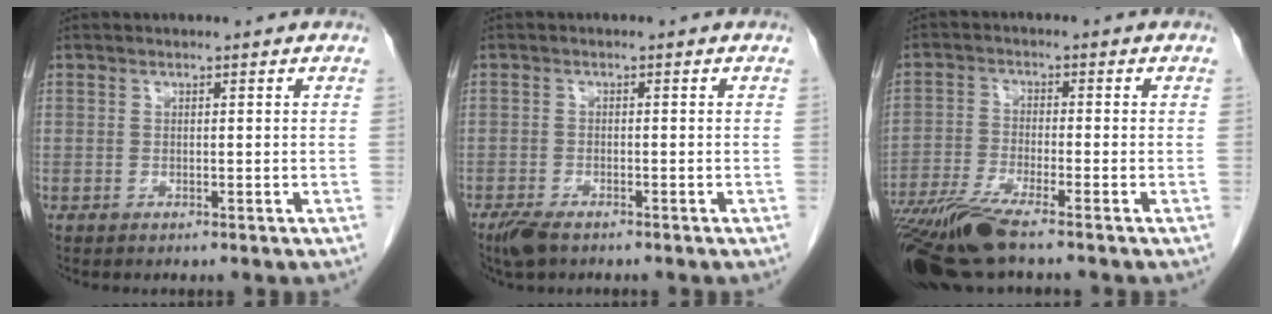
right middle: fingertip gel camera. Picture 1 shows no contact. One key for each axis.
{"total": 3.6, "fx": -2.7, "fy": 1.2, "fz": 2.0, "tx": -0.042, "ty": -0.007, "tz": -0.045}
{"total": 9.2, "fx": -7.1, "fy": 0.0, "fz": 5.8, "tx": -0.108, "ty": -0.026, "tz": -0.130}